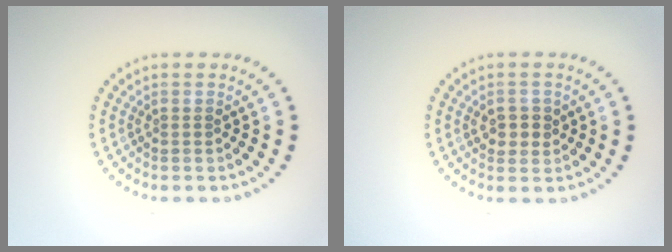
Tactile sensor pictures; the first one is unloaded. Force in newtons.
{"total": 2.0, "press": 1.9, "slide": 0.5}